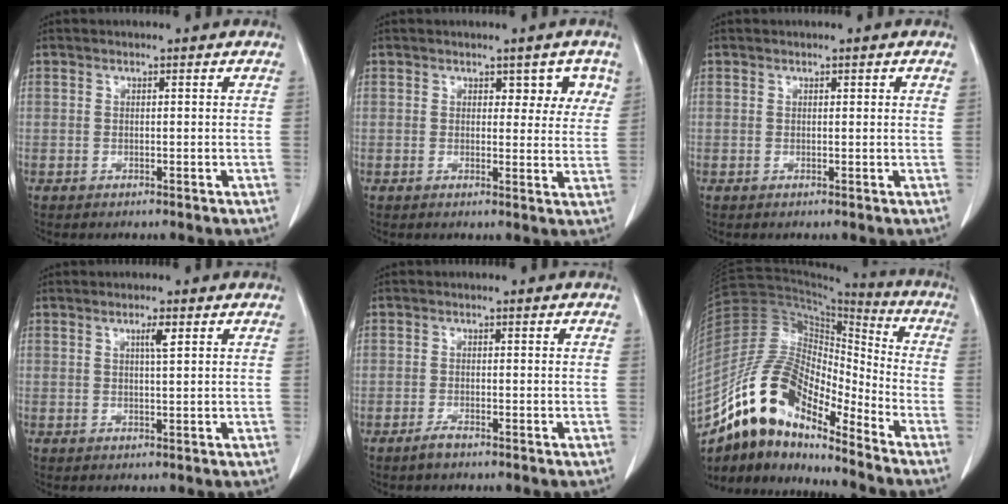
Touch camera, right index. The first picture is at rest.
{"total": 4.4, "force": [2.3, 2.6, 2.7], "torque": [-0.008, 0.002, 0.023]}
{"total": 0.8, "force": [0.5, 0.1, 0.6], "torque": [-0.010, 0.003, 0.005]}
{"total": 2.0, "force": [0.9, 0.0, 1.8], "torque": [-0.033, -0.002, 0.015]}
{"total": 1.5, "force": [-1.2, 0.3, 0.8], "torque": [-0.020, -0.002, -0.022]}
{"total": 15.2, "force": [-11.5, 5.3, 8.5], "torque": [-0.155, 0.052, -0.210]}